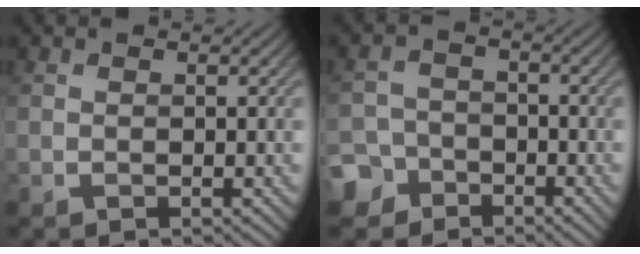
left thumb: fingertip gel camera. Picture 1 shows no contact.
{"total": 5.5, "force": [-3.8, 3.8, 1.1], "torque": [-0.015, -0.004, -0.082]}